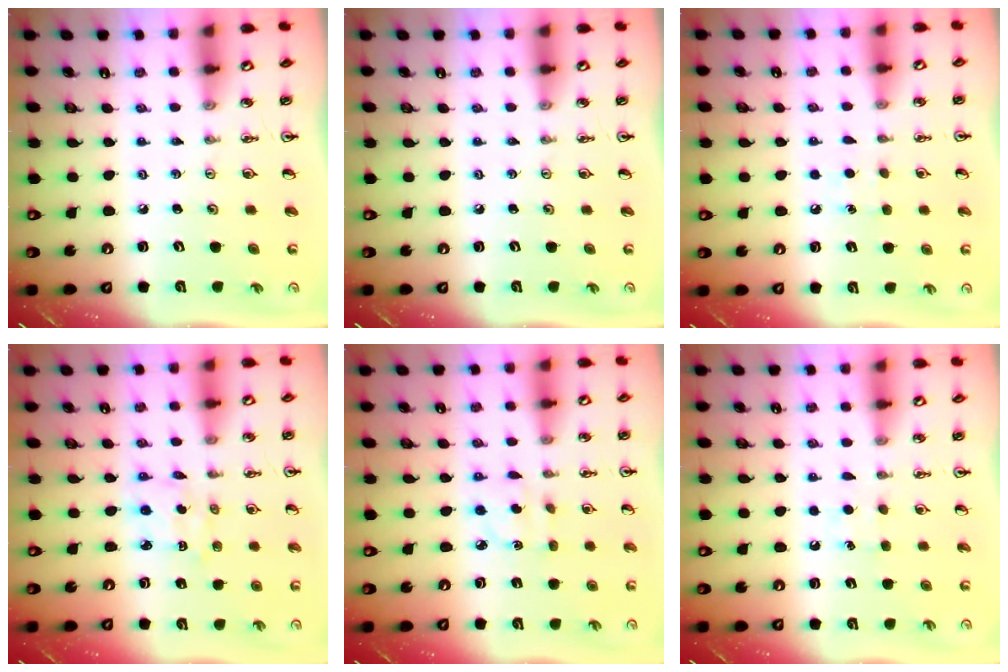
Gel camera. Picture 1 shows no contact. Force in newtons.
{"total": 0.0}
{"total": 5.8, "press": 5.8, "slide": 0.7}
{"total": 3.1, "press": 3.1, "slide": 0.5}
{"total": 2.3, "press": 2.3, "slide": 0.2}
{"total": 4.8, "press": 4.7, "slide": 0.6}